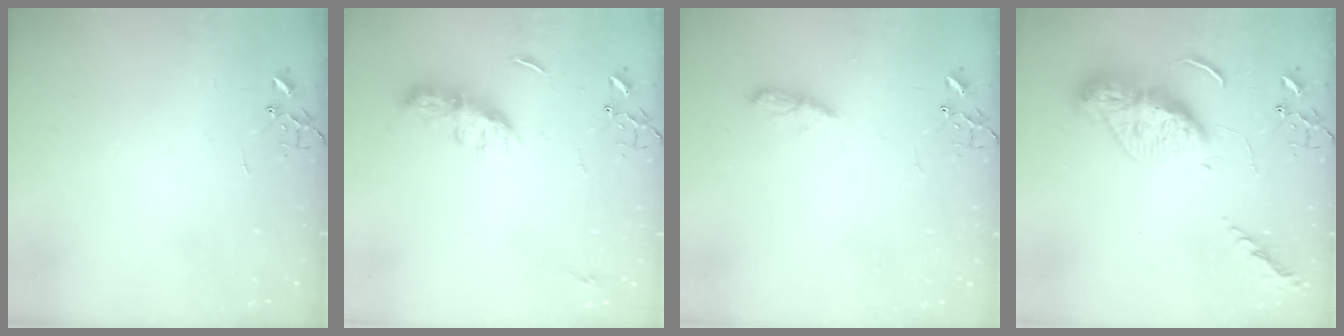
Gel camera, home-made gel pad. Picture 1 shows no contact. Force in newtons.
{"total": 9.4, "press": 9.4, "slide": 0.3}
{"total": 5.1, "press": 5.1, "slide": 0.5}
{"total": 13.5, "press": 13.5, "slide": 1.2}